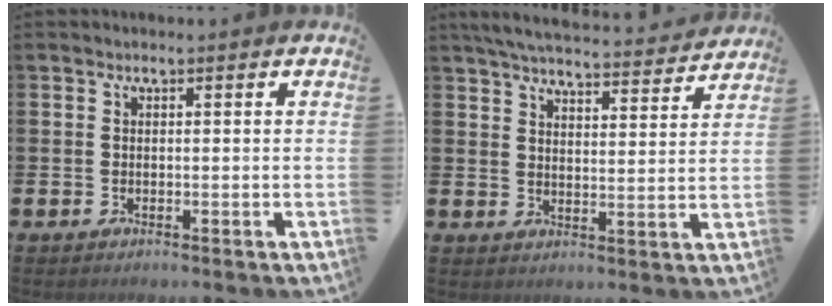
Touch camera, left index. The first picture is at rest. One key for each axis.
{"total": 5.9, "fx": 5.7, "fy": 0.5, "fz": 1.3, "tx": -0.037, "ty": -0.045, "tz": 0.098}